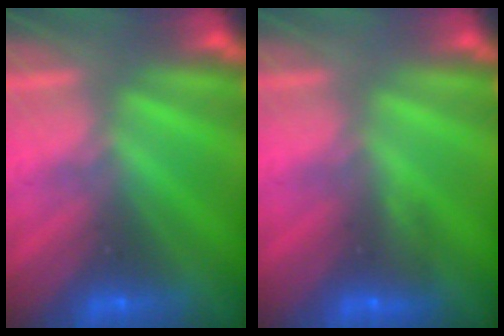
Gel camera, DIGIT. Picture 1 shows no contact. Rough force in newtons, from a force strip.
{"total": 2.9}